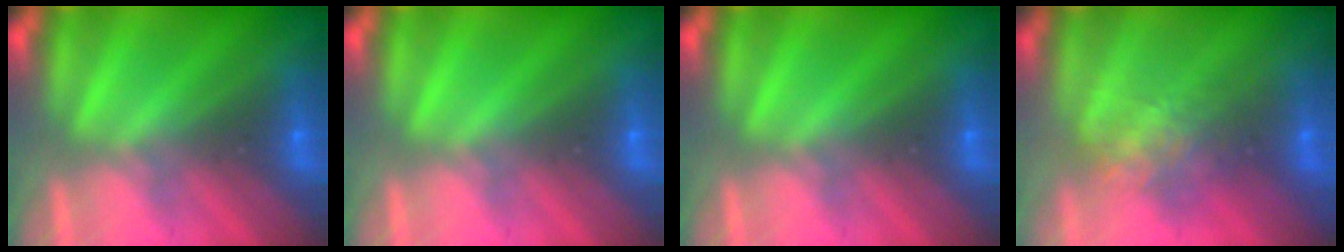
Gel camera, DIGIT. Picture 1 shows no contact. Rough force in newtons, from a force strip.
{"total": 0.0}
{"total": 0.0}
{"total": 3.8}